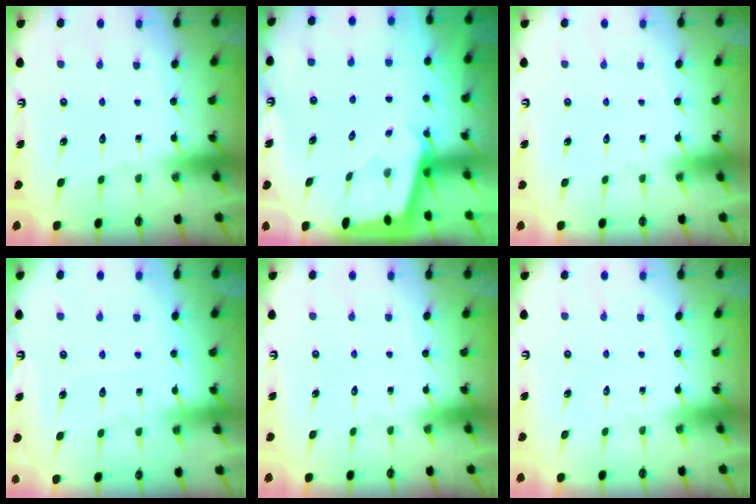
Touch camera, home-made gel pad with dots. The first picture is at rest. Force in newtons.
{"total": 1.9, "press": 1.9, "slide": 0.2}
{"total": 0.0}
{"total": 4.6, "press": 4.6, "slide": 0.6}
{"total": 0.0}
{"total": 0.0}